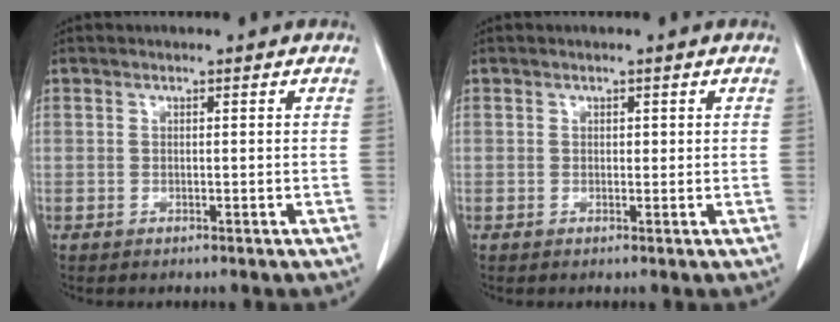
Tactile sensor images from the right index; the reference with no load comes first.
{"total": 0.7, "force": [0.2, 0.6, 0.4], "torque": [0.001, 0.001, 0.002]}